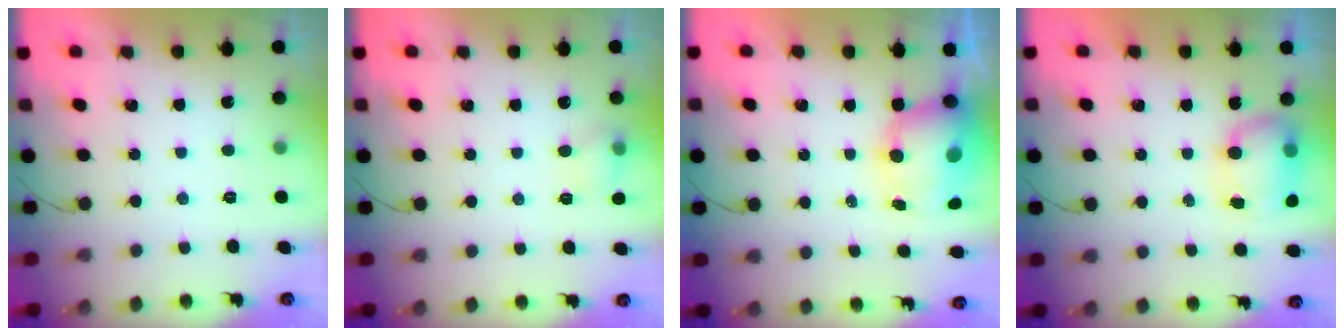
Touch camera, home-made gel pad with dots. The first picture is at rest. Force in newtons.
{"total": 6.0, "press": 5.8, "slide": 1.6}
{"total": 10.9, "press": 10.5, "slide": 2.9}
{"total": 8.4, "press": 8.2, "slide": 1.7}